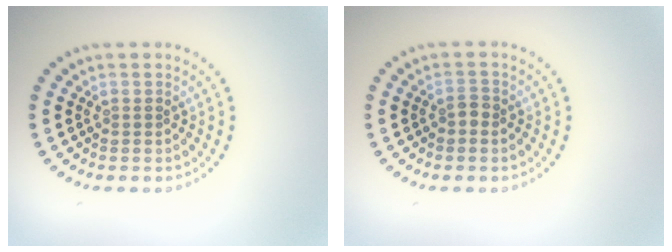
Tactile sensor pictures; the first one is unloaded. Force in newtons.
{"total": 0.8, "press": 0.8, "slide": 0.2}